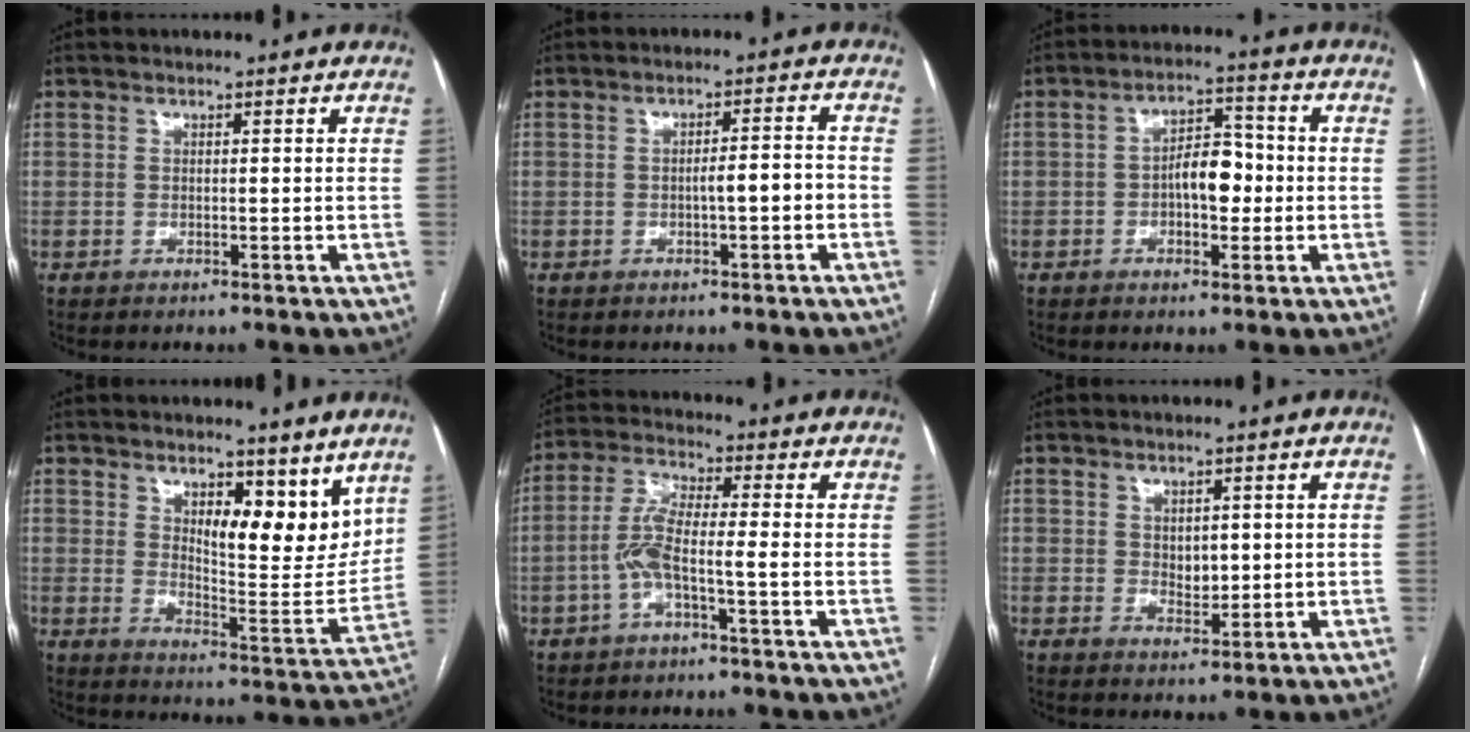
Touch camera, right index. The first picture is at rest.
{"total": 3.5, "force": [-1.2, 0.2, 3.2], "torque": [-0.046, 0.010, -0.020]}
{"total": 6.6, "force": [-0.9, 3.2, 5.7], "torque": [-0.092, 0.021, -0.013]}
{"total": 10.9, "force": [6.7, 3.5, 7.9], "torque": [-0.108, -0.020, 0.111]}
{"total": 6.1, "force": [-2.0, 0.3, 5.8], "torque": [-0.127, 0.016, -0.041]}
{"total": 2.5, "force": [0.5, 1.5, 1.9], "torque": [-0.027, -0.007, 0.012]}